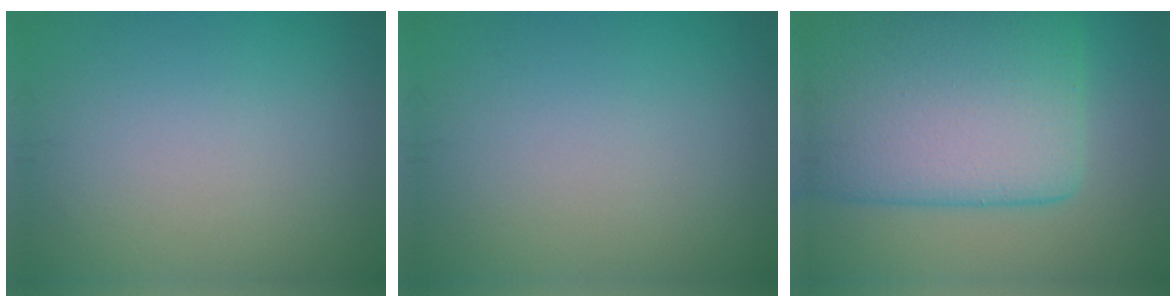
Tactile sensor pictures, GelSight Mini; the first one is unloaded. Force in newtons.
{"total": 0.0}
{"total": 14.3, "press": 14.3, "slide": 0.9}